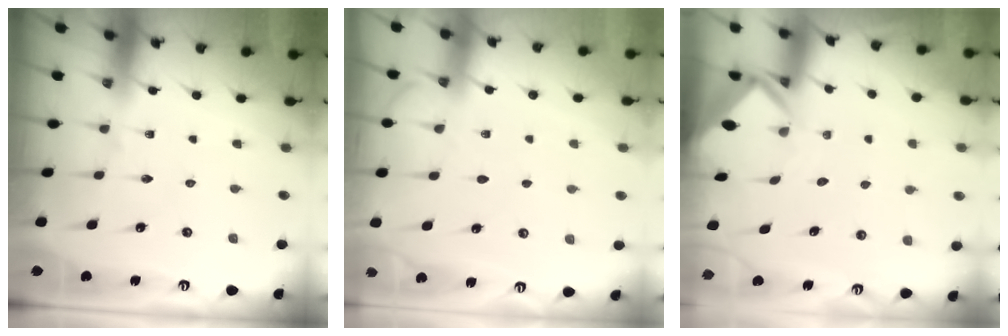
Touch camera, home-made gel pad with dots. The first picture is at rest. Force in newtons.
{"total": 2.3, "press": 2.3, "slide": 0.3}
{"total": 2.8, "press": 2.8, "slide": 0.2}